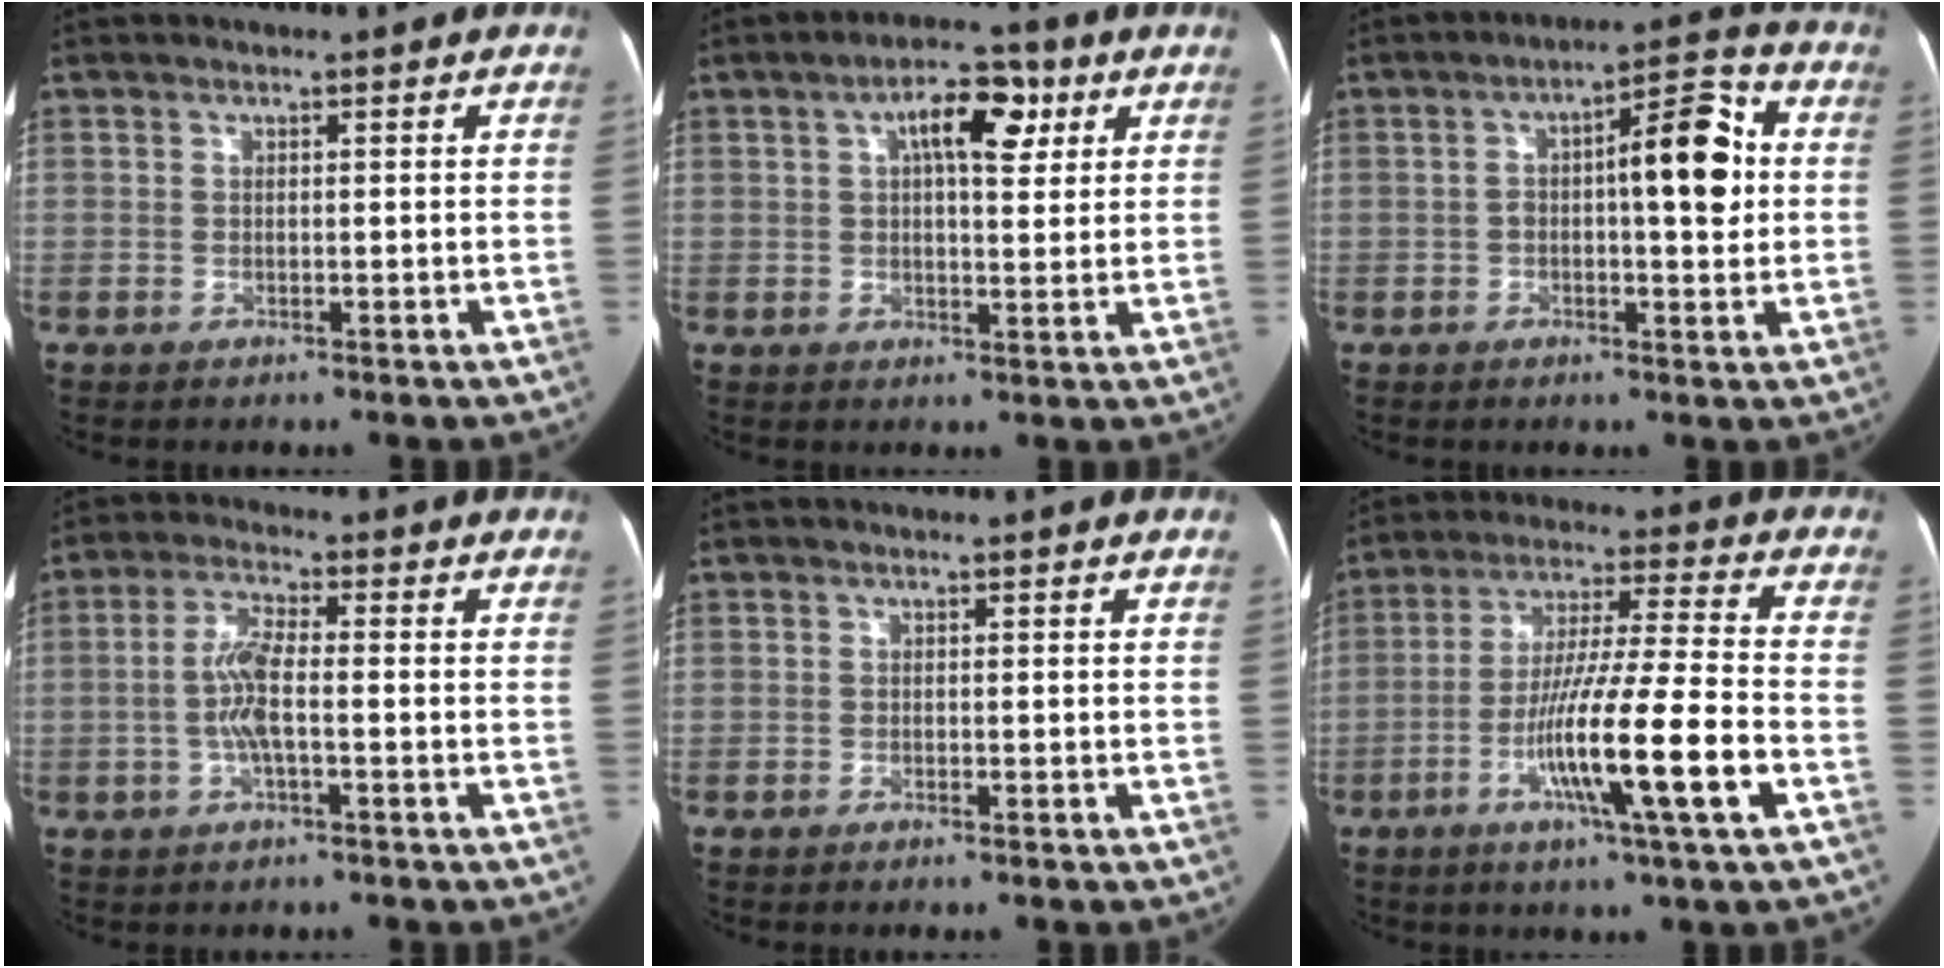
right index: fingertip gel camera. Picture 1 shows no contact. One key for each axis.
{"total": 7.9, "fx": 3.1, "fy": 3.0, "fz": 6.6, "tx": -0.104, "ty": 0.021, "tz": 0.043}
{"total": 10.2, "fx": 0.8, "fy": 2.8, "fz": 9.8, "tx": -0.137, "ty": 0.033, "tz": 0.009}
{"total": 5.8, "fx": -0.9, "fy": 1.1, "fz": 5.6, "tx": -0.123, "ty": 0.008, "tz": -0.022}
{"total": 0.6, "fx": -0.5, "fy": -0.1, "fz": 0.4, "tx": -0.012, "ty": -0.002, "tz": -0.008}
{"total": 15.1, "fx": -5.3, "fy": -0.7, "fz": 14.1, "tx": -0.254, "ty": -0.012, "tz": -0.097}